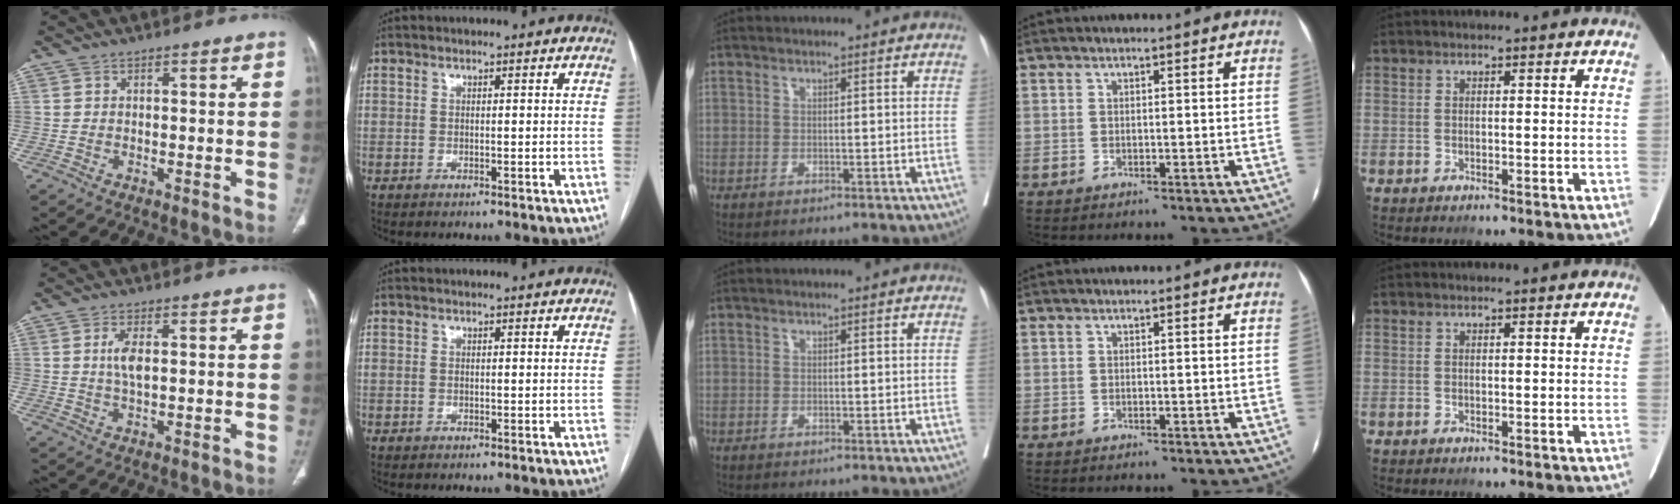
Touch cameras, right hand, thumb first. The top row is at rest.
{"thumb": {"total": 3.9, "force": [0.7, 1.5, 3.5], "torque": [-0.076, -0.002, 0.015]}}